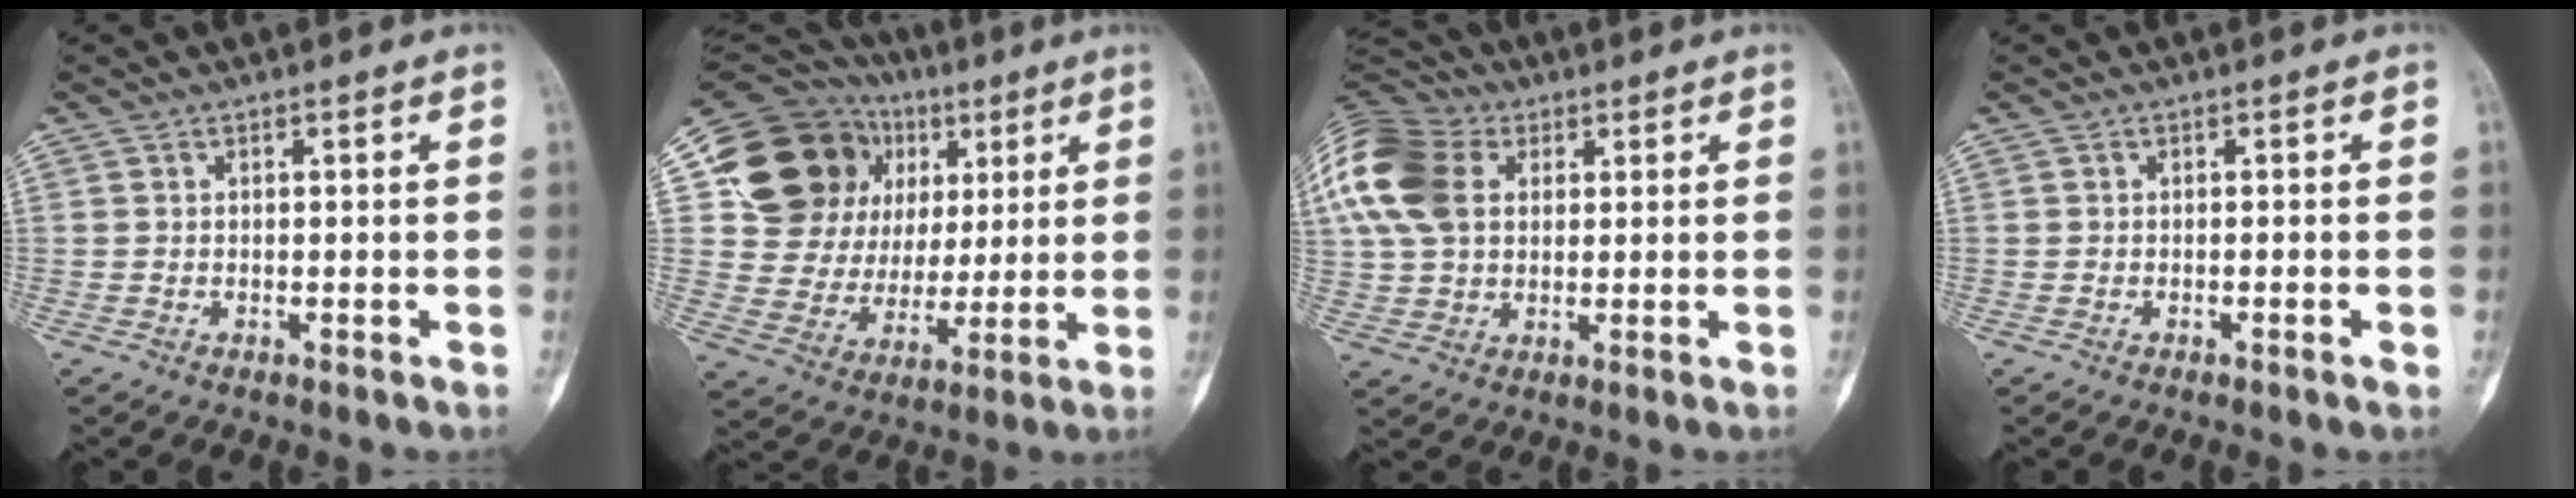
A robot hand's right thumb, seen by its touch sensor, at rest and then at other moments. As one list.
[{"total": 21.5, "force": [7.2, 17.9, 9.5], "torque": [-0.115, 0.027, 0.145]}, {"total": 17.4, "force": [5.0, 12.5, 11.0], "torque": [-0.238, 0.018, 0.088]}, {"total": 0.9, "force": [-0.4, 0.0, 0.8], "torque": [-0.011, 0.001, -0.005]}]